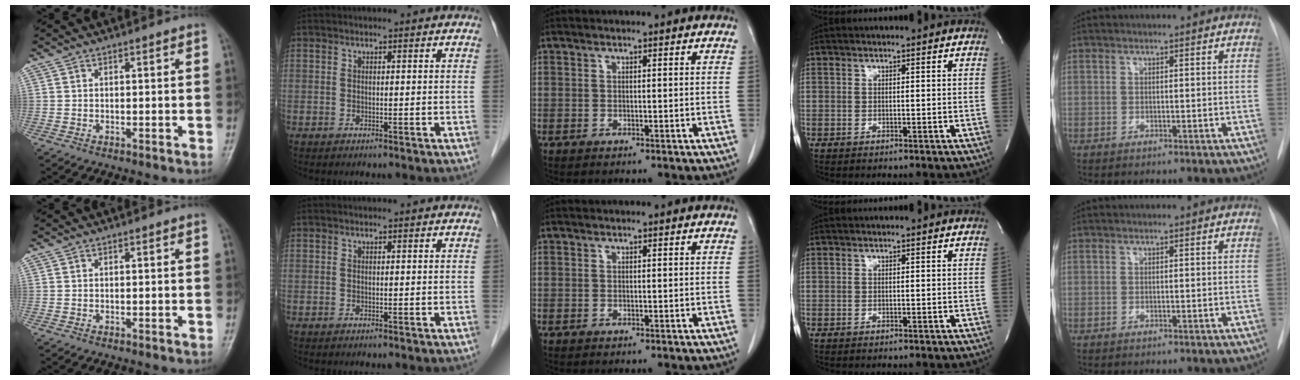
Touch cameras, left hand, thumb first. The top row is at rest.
{}